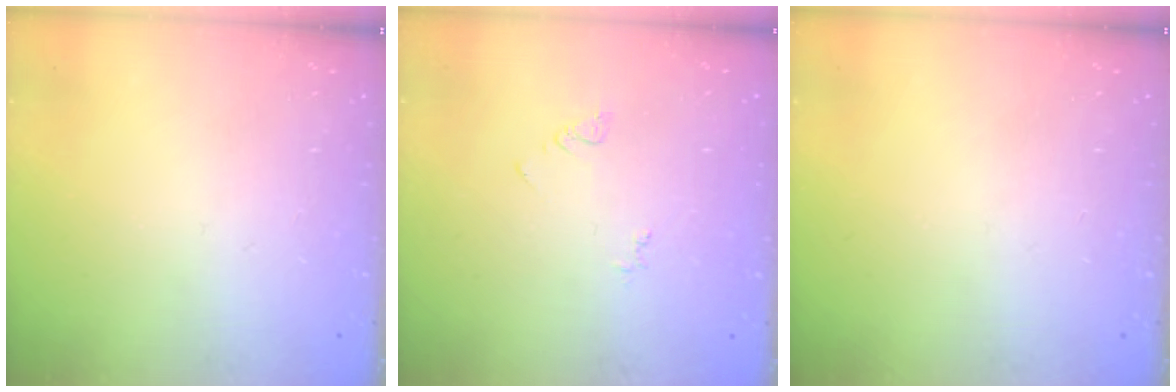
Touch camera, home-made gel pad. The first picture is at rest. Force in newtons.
{"total": 2.9, "press": 2.9, "slide": 0.4}
{"total": 0.0}